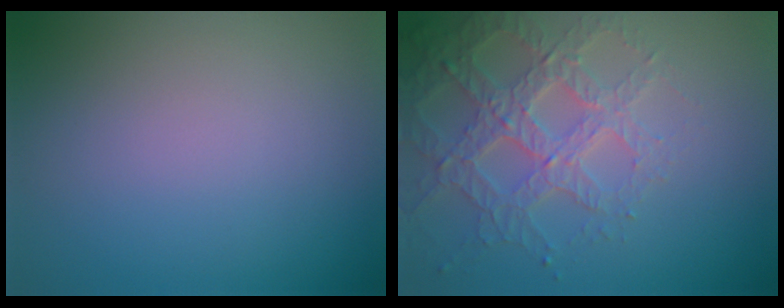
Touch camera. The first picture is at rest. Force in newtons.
{"total": 4.3, "press": 4.1, "slide": 1.2}